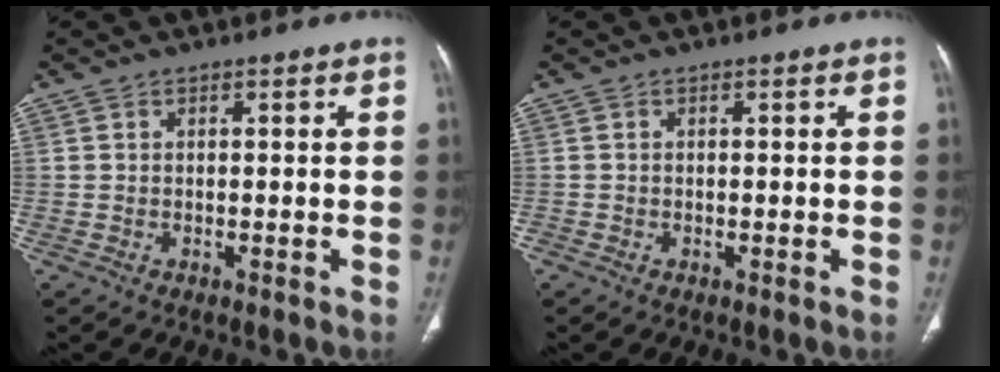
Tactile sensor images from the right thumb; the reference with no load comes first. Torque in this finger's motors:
{"motor_torque": [0.02, 0.03, -0.34, 0.28, 0.08]}